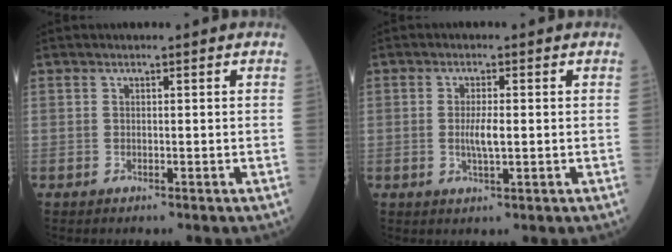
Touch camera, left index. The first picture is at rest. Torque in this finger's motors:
{"motor_torque": [0.77, 0.33, 0.12, 0.03]}